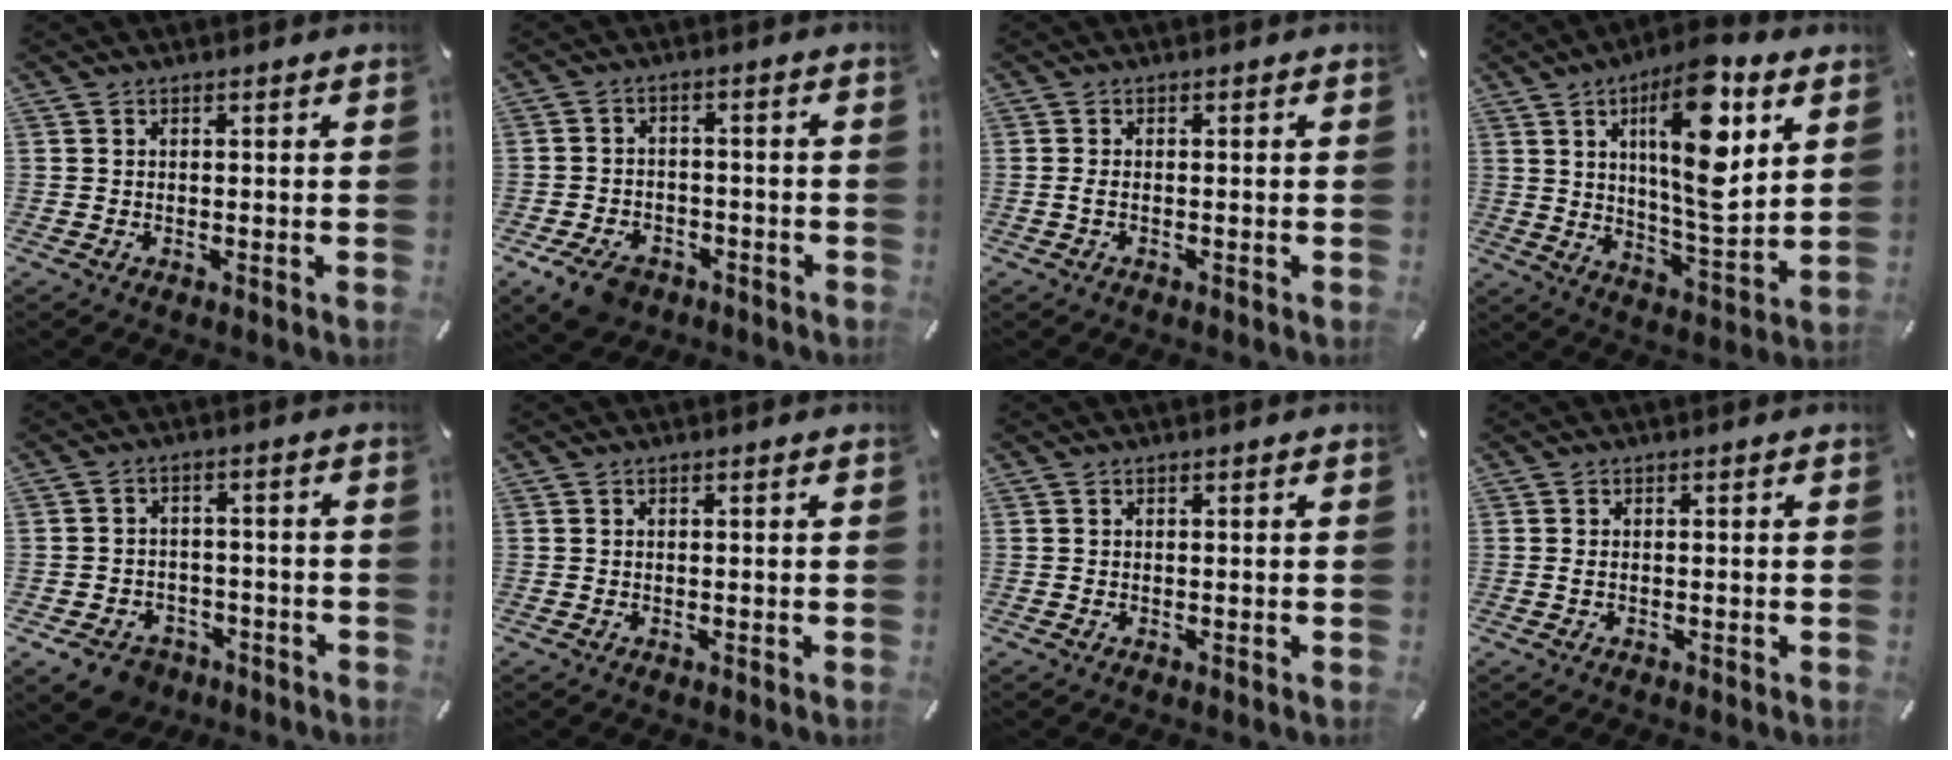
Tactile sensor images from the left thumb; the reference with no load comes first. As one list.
[{"total": 7.2, "force": [-4.5, 4.6, 3.3], "torque": [-0.070, 0.022, -0.083]}, {"total": 1.4, "force": [-0.5, 0.5, 1.2], "torque": [-0.029, -0.002, -0.012]}, {"total": 18.9, "force": [7.3, 6.1, 16.3], "torque": [-0.277, -0.030, 0.106]}, {"total": 7.0, "force": [-4.7, 4.6, 2.2], "torque": [-0.045, 0.030, -0.087]}, {"total": 0.0}, {"total": 0.0}, {"total": 0.9, "force": [-0.3, 0.4, 0.8], "torque": [-0.015, -0.001, -0.006]}]